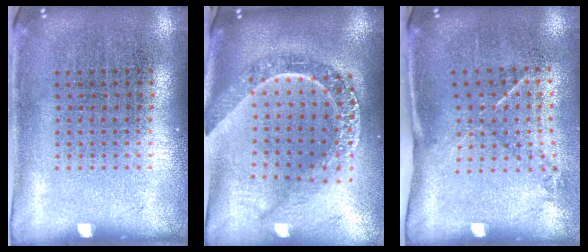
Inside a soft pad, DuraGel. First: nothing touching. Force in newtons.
{"total": 2.5, "press": 2.0, "slide": 1.4}
{"total": 1.5, "press": 1.0, "slide": 1.1}